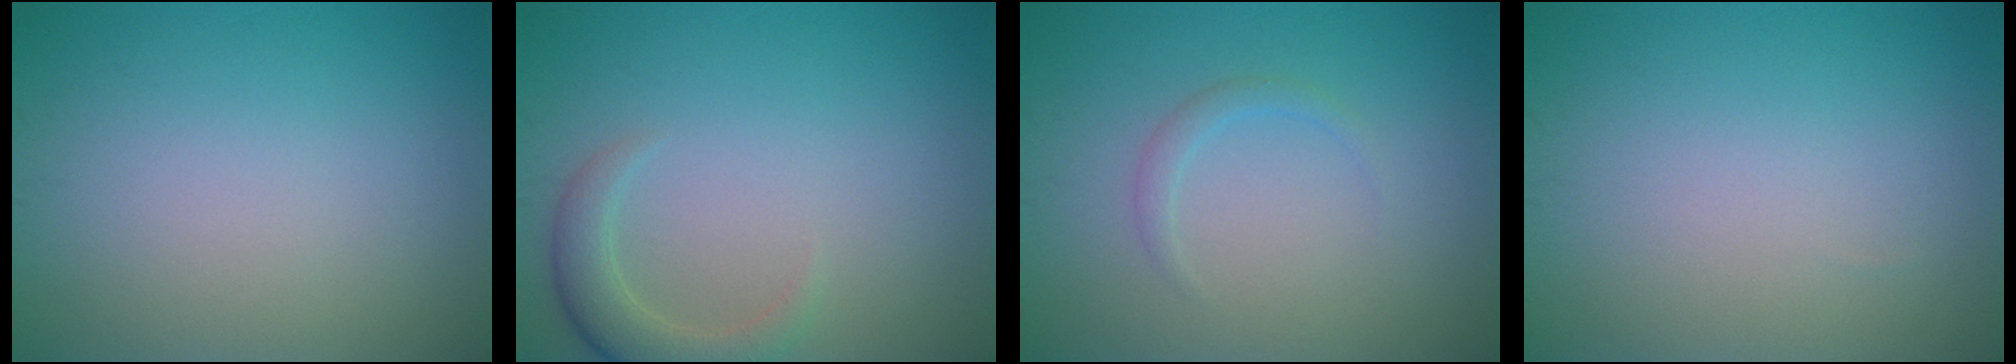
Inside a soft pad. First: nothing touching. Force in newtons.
{"total": 2.9, "press": 2.8, "slide": 0.3}
{"total": 1.1, "press": 1.1, "slide": 0.1}
{"total": 0.0}